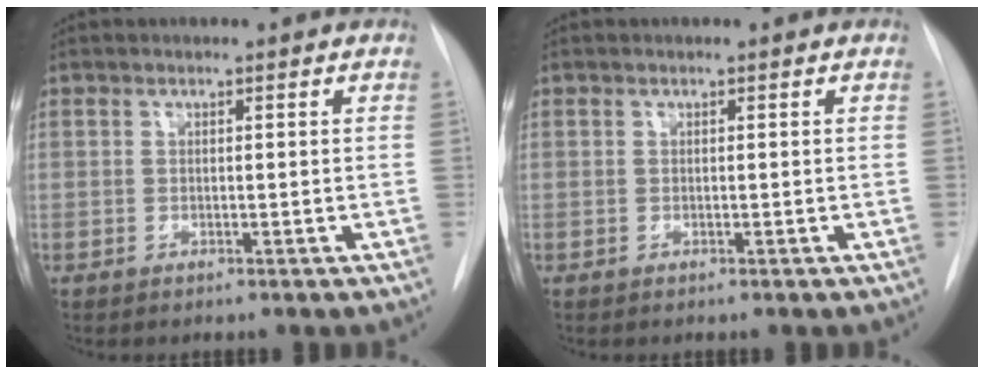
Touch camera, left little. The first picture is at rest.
{"total": 0.0}